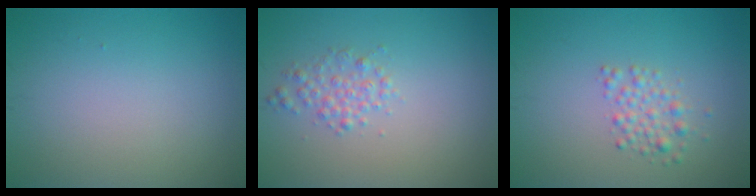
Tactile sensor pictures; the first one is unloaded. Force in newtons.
{"total": 1.8, "press": 1.8, "slide": 0.0}
{"total": 2.0, "press": 2.0, "slide": 0.1}